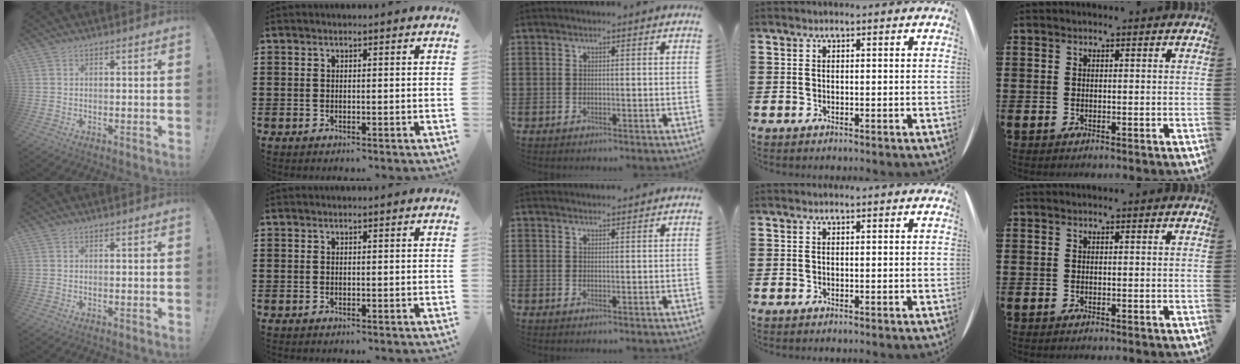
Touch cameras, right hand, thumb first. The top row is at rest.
{"middle": {"total": 1.2, "force": [1.2, 0.0, 0.0], "torque": [-0.002, -0.002, 0.022]}}